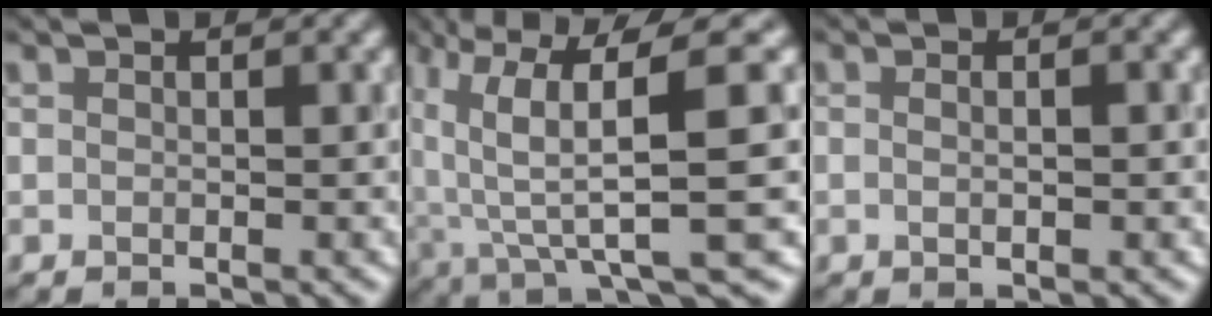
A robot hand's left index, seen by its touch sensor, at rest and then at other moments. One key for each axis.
{"total": 8.8, "fx": 1.8, "fy": 1.6, "fz": 8.4, "tx": -0.142, "ty": 0.007, "tz": 0.043}
{"total": 2.7, "fx": 0.7, "fy": 1.6, "fz": 2.1, "tx": -0.004, "ty": 0.024, "tz": -0.018}